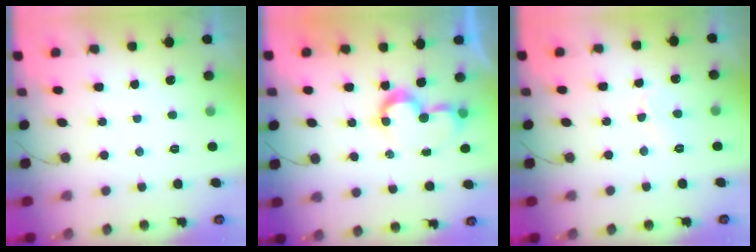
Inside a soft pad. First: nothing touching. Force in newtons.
{"total": 7.7, "press": 7.7, "slide": 0.2}
{"total": 4.9, "press": 4.8, "slide": 0.3}